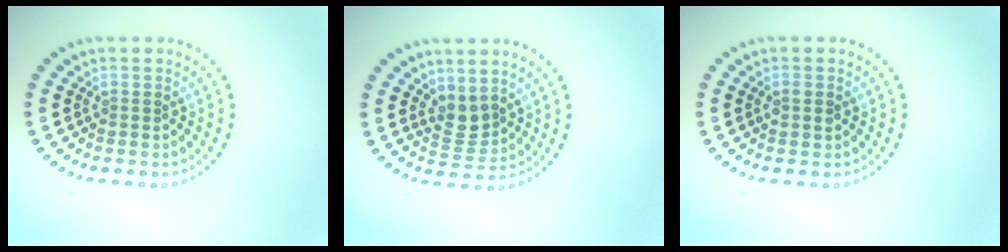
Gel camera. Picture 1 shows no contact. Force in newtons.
{"total": 2.3, "press": 1.8, "slide": 1.4}
{"total": 1.3, "press": 1.3, "slide": 0.1}